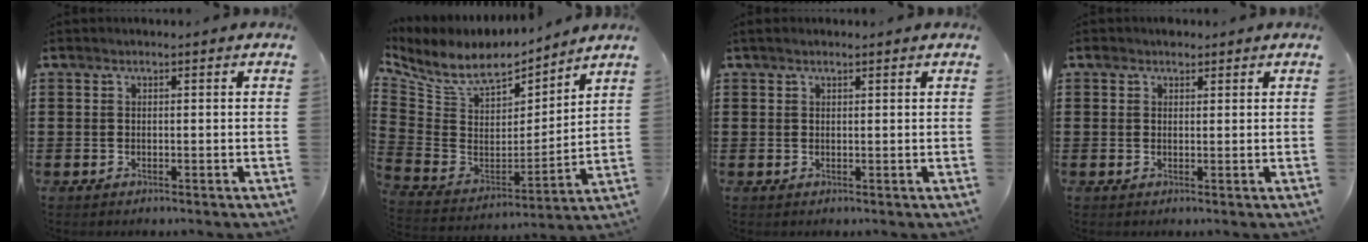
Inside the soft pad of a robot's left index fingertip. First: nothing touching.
{"total": 8.1, "force": [6.6, 3.3, 3.5], "torque": [-0.104, -0.042, 0.113]}
{"total": 0.8, "force": [0.6, 0.3, 0.5], "torque": [-0.011, 0.003, 0.011]}
{"total": 1.5, "force": [1.1, 0.9, 0.4], "torque": [-0.003, 0.003, 0.018]}